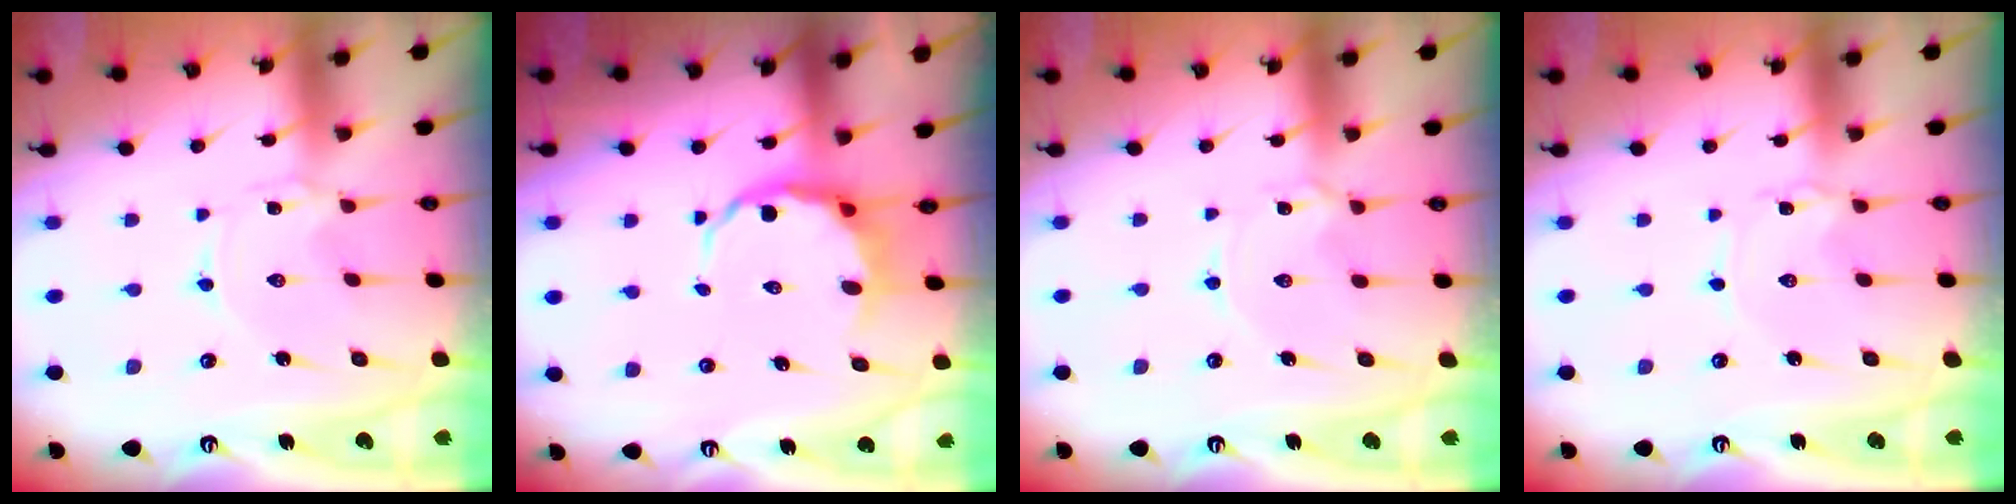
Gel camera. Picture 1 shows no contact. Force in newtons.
{"total": 5.7, "press": 5.1, "slide": 2.4}
{"total": 2.8, "press": 2.8, "slide": 0.2}
{"total": 0.7, "press": 0.7, "slide": 0.1}